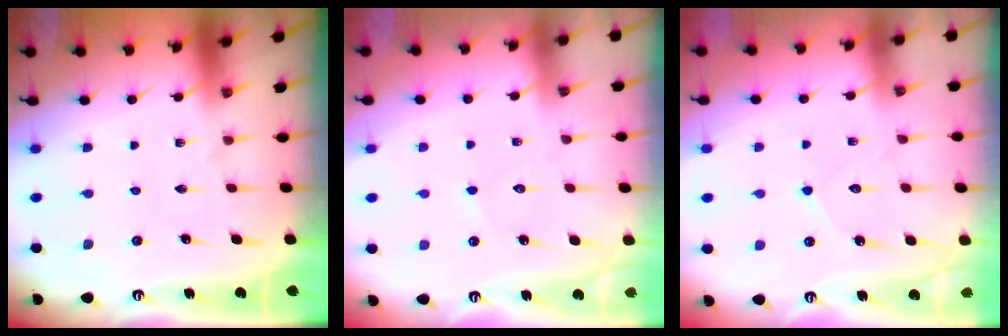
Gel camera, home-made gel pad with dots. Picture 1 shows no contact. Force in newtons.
{"total": 3.7, "press": 3.6, "slide": 0.5}
{"total": 6.8, "press": 6.8, "slide": 0.6}